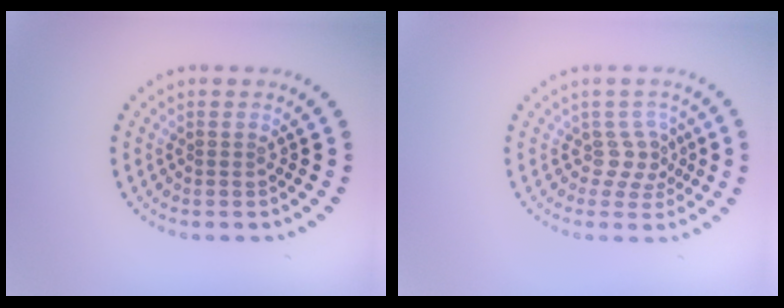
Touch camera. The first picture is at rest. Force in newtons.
{"total": 2.1, "press": 1.5, "slide": 1.4}